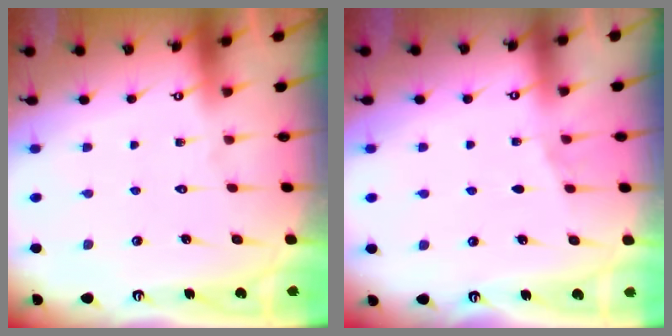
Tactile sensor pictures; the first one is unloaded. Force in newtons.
{"total": 1.8, "press": 1.3, "slide": 1.2}